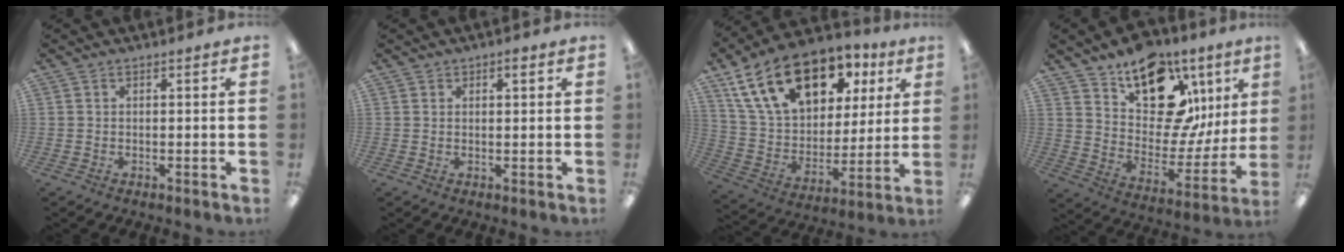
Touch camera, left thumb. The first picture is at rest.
{"total": 1.6, "force": [1.1, 0.9, 0.9], "torque": [-0.010, 0.000, 0.017]}
{"total": 21.9, "force": [12.0, 13.3, 12.6], "torque": [-0.223, -0.044, 0.218]}
{"total": 18.9, "force": [12.1, 10.1, 10.3], "torque": [-0.153, -0.084, 0.215]}